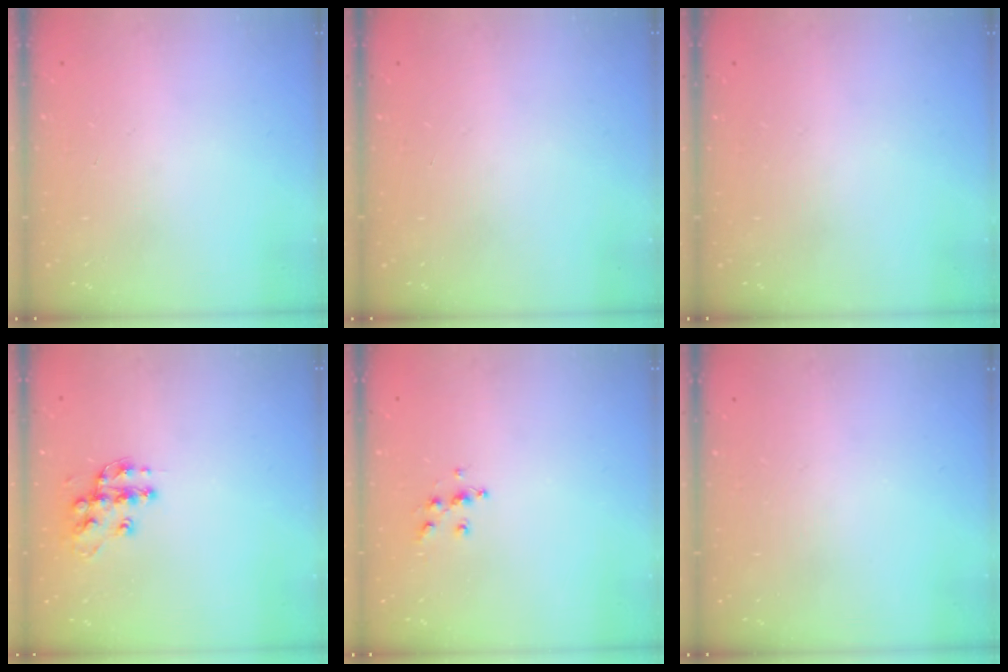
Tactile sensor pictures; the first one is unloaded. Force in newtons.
{"total": 0.0}
{"total": 0.0}
{"total": 11.8, "press": 11.8, "slide": 0.6}
{"total": 6.1, "press": 6.1, "slide": 0.4}
{"total": 0.0}